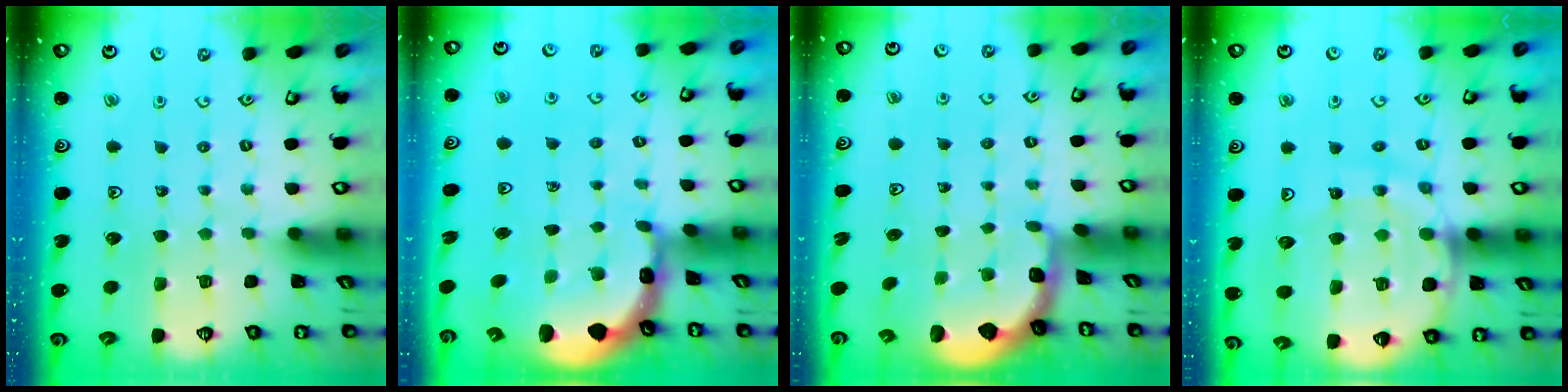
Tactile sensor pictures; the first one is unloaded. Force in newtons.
{"total": 2.5, "press": 2.4, "slide": 0.9}
{"total": 1.2, "press": 1.2, "slide": 0.2}
{"total": 16.0, "press": 15.9, "slide": 1.9}